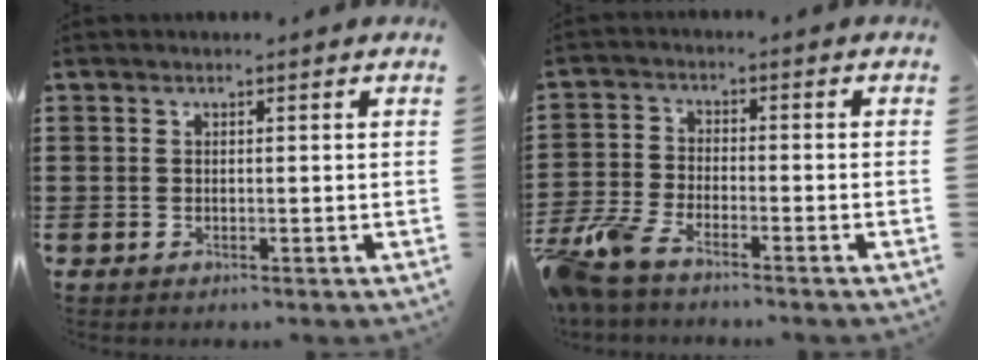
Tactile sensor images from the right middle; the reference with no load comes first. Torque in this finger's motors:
{"motor_torque": [2.14, 0.00, 0.34, 0.21]}